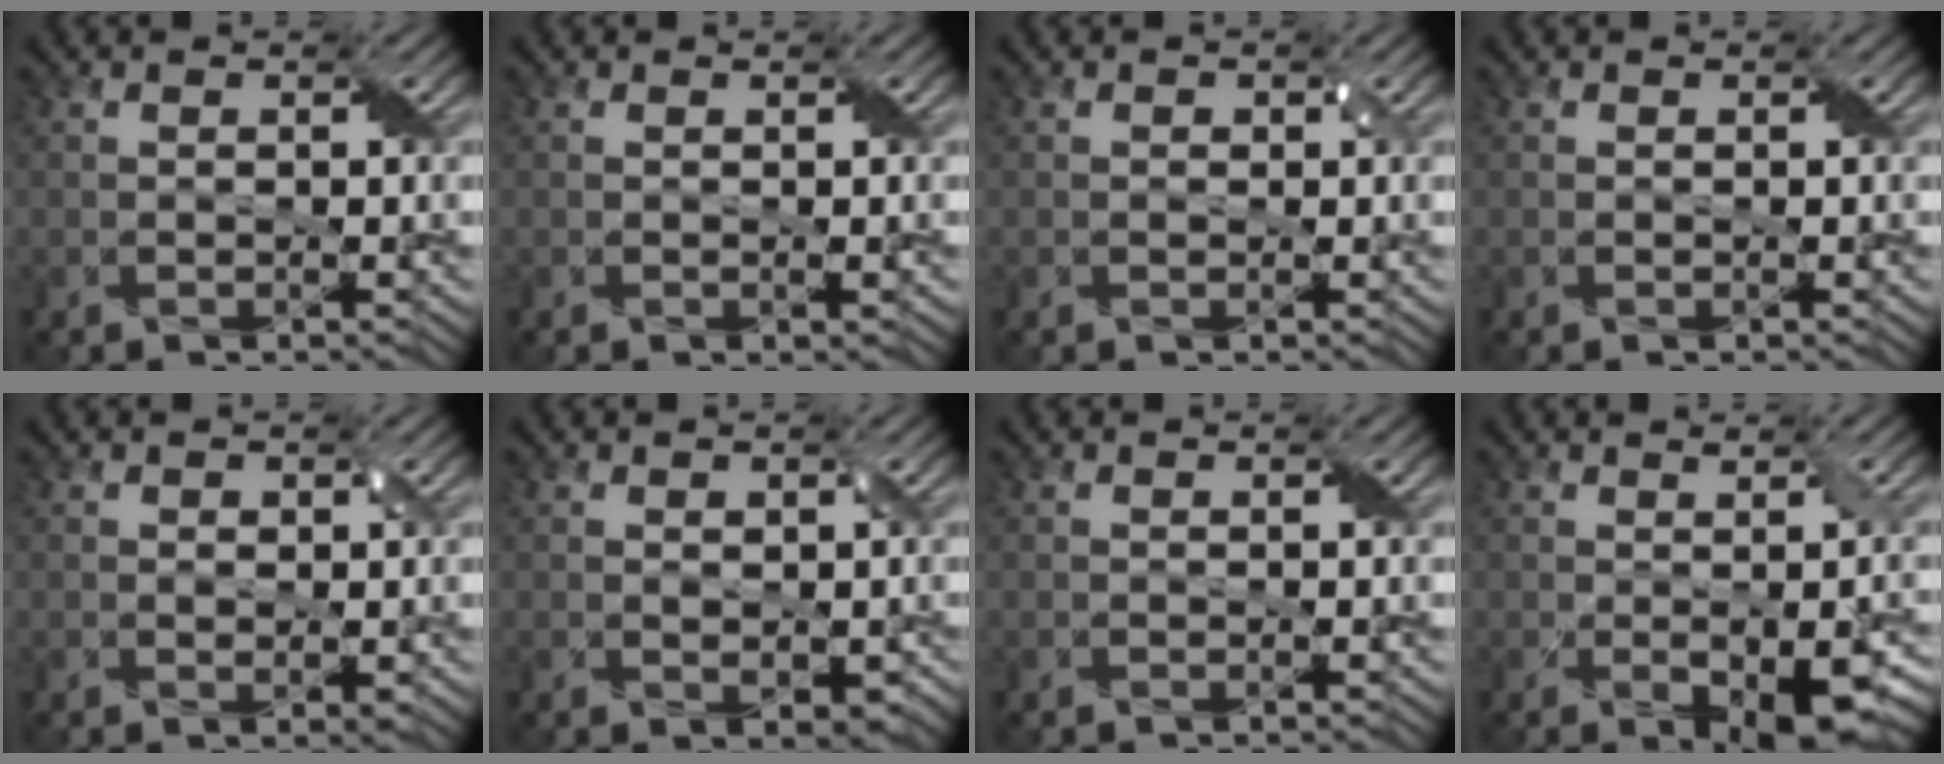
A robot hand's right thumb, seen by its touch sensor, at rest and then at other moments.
{"total": 0.6, "force": [0.1, 0.0, 0.6], "torque": [-0.011, 0.003, 0.001]}
{"total": 0.7, "force": [0.1, 0.6, 0.5], "torque": [-0.007, -0.002, 0.000]}
{"total": 0.0}
{"total": 1.6, "force": [0.3, 1.0, 1.2], "torque": [-0.024, -0.005, 0.011]}
{"total": 2.3, "force": [0.3, 1.5, 1.7], "torque": [-0.037, -0.008, 0.012]}
{"total": 0.0}
{"total": 6.0, "force": [-1.2, 2.2, 5.4], "torque": [-0.080, -0.013, -0.002]}